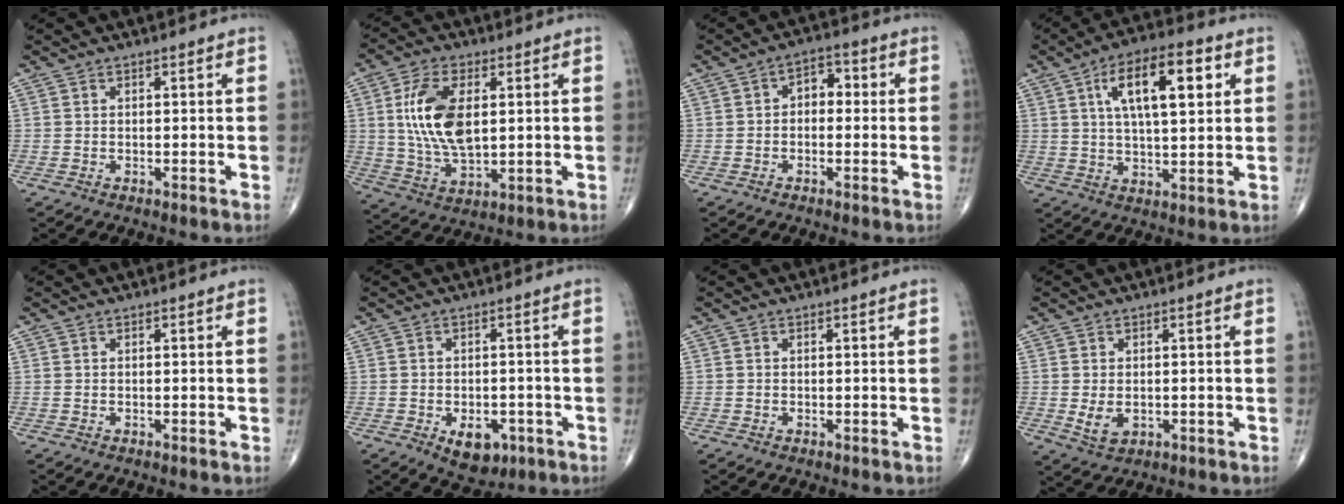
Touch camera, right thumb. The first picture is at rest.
{"total": 13.5, "force": [2.4, 6.9, 11.3], "torque": [-0.217, -0.010, 0.052]}
{"total": 4.9, "force": [0.2, 3.3, 3.5], "torque": [-0.025, 0.019, -0.010]}
{"total": 14.2, "force": [4.7, 5.5, 12.2], "torque": [-0.188, 0.001, 0.076]}
{"total": 0.0}
{"total": 6.8, "force": [-2.8, 4.3, 4.4], "torque": [-0.042, 0.010, -0.029]}
{"total": 0.0}
{"total": 3.9, "force": [-0.4, 2.6, 2.8], "torque": [-0.046, -0.007, 0.002]}